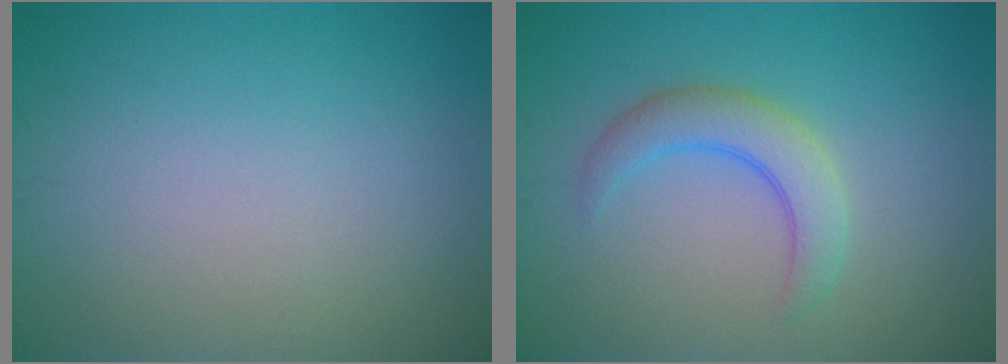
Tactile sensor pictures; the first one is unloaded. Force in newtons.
{"total": 3.4, "press": 3.4, "slide": 0.1}